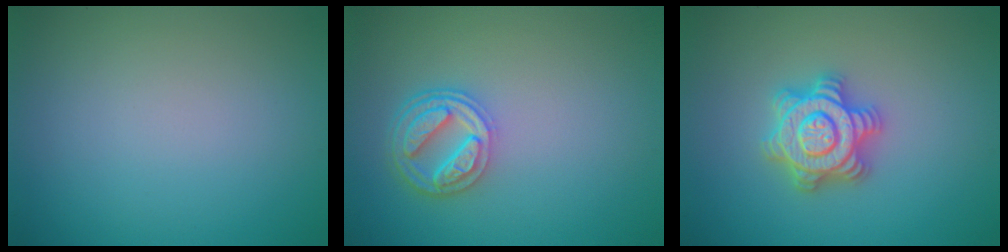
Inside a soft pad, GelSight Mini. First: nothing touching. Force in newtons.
{"total": 4.5, "press": 3.5, "slide": 2.8}
{"total": 4.9, "press": 4.8, "slide": 0.8}